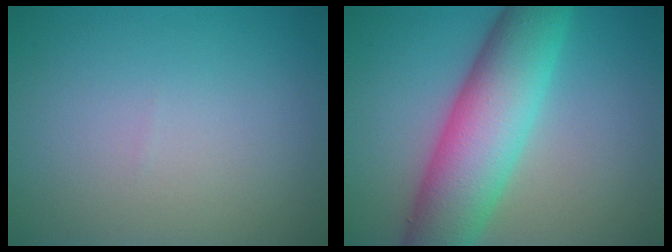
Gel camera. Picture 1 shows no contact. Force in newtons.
{"total": 9.7, "press": 9.7, "slide": 0.2}